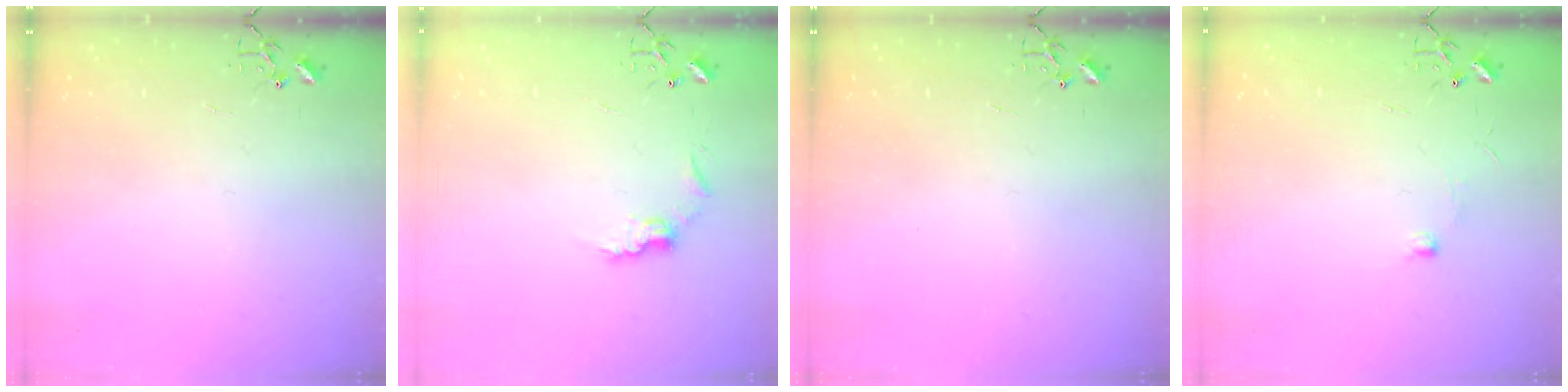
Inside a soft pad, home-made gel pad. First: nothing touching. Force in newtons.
{"total": 7.8, "press": 7.8, "slide": 0.4}
{"total": 0.0}
{"total": 4.4, "press": 4.3, "slide": 0.6}